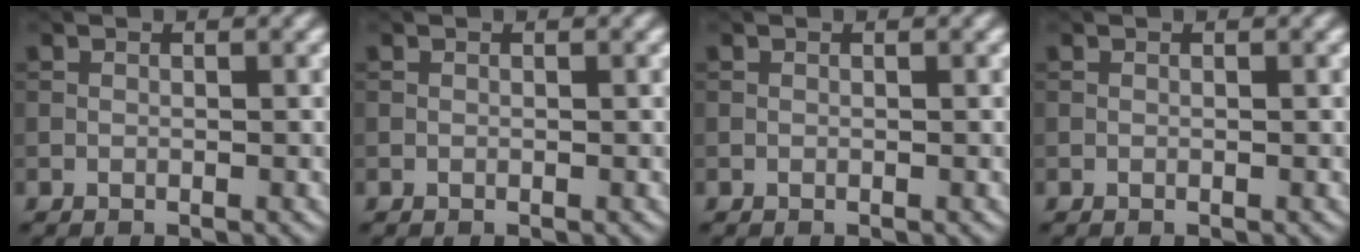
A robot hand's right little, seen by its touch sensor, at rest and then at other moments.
{"total": 0.0}
{"total": 0.0}
{"total": 0.0}